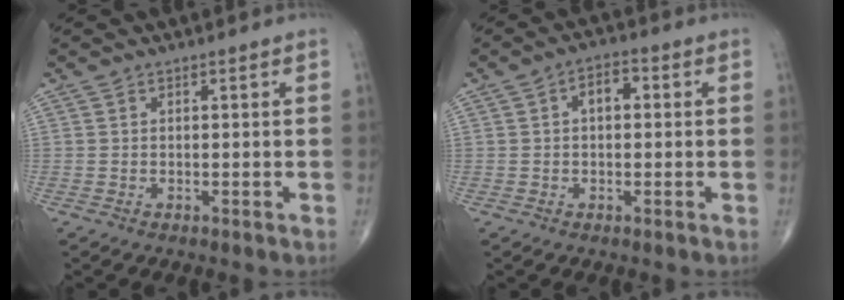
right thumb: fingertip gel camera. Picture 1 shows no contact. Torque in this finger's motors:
{"motor_torque": [0.28, 0.94, 0.14, -0.21, -0.02]}